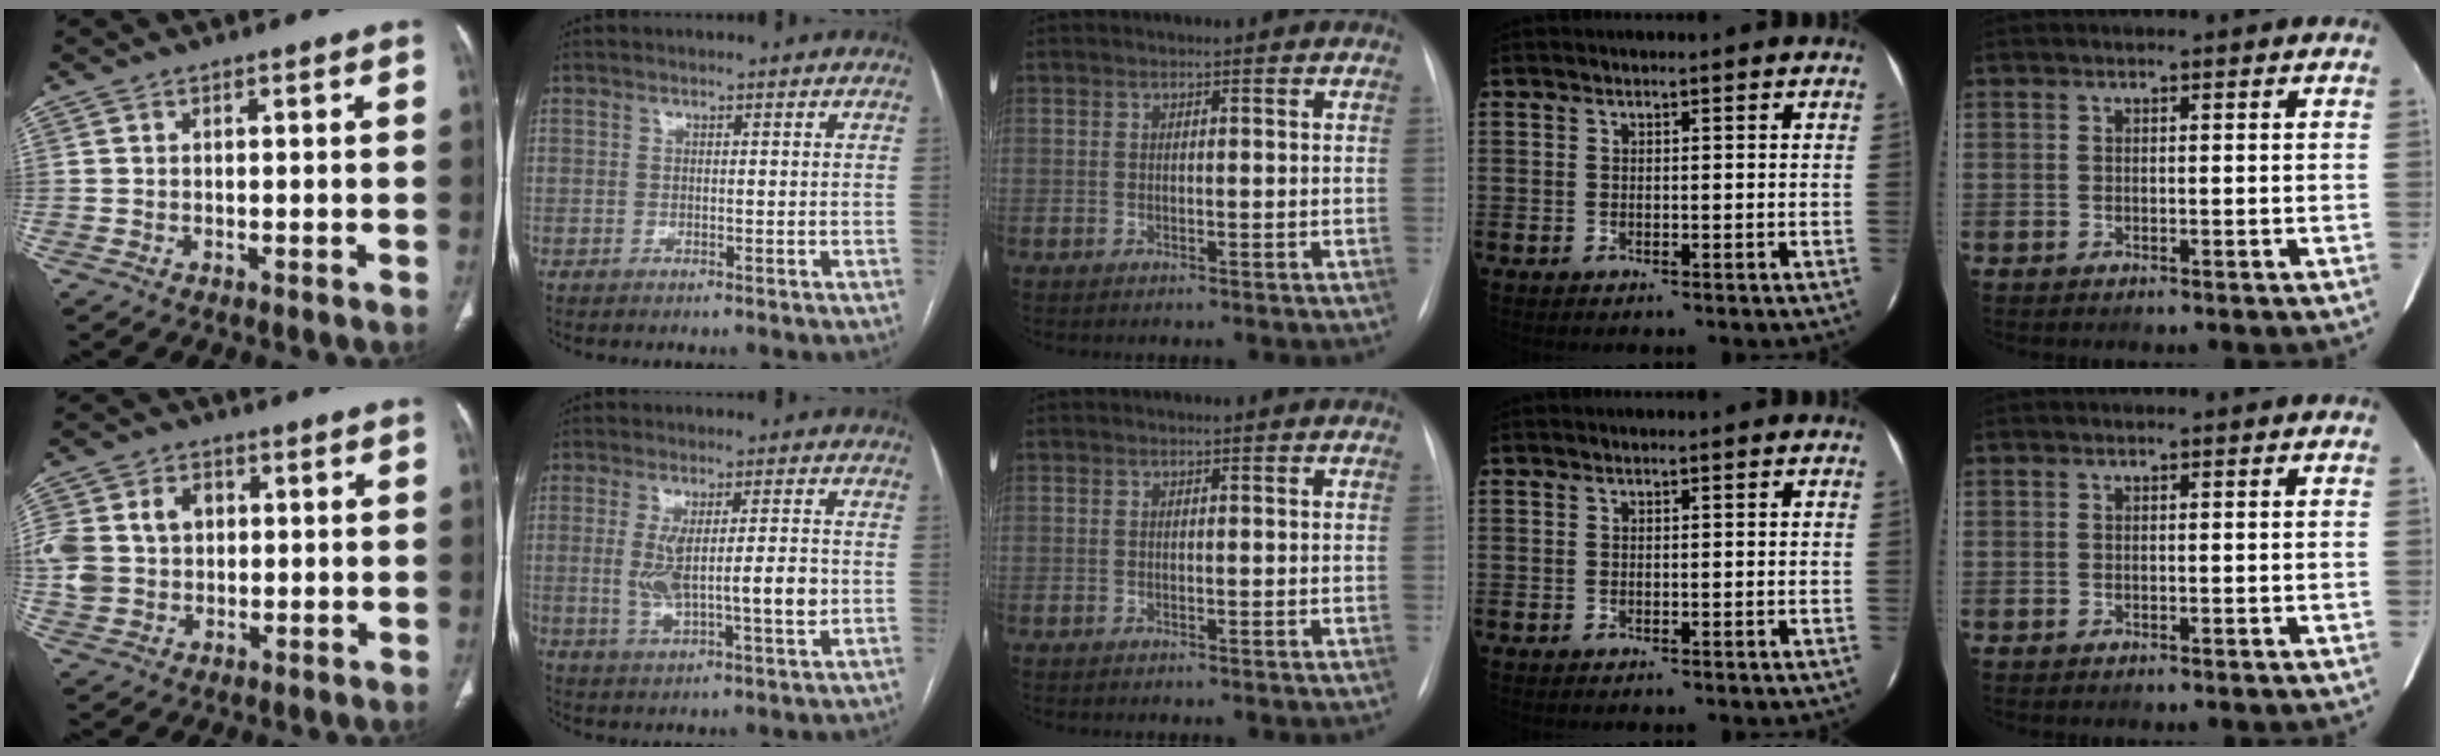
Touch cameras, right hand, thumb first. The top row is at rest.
{"thumb": {"total": 15.9, "force": [2.3, 12.9, 9.0], "torque": [-0.214, 0.023, 0.054]}, "index": {"total": 10.1, "force": [-0.4, 2.1, 9.9], "torque": [-0.182, 0.000, -0.001]}}